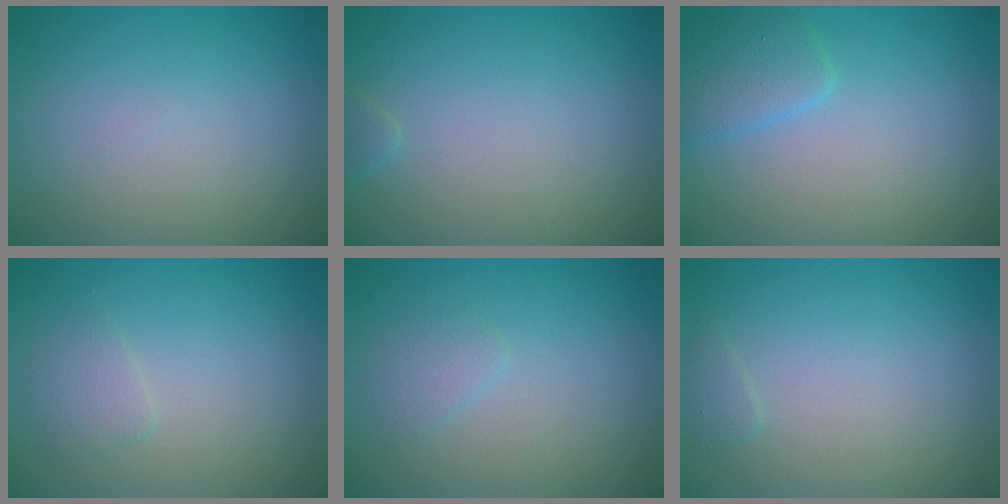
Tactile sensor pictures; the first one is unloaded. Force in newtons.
{"total": 0.5, "press": 0.5, "slide": 0.1}
{"total": 2.3, "press": 2.3, "slide": 0.1}
{"total": 1.3, "press": 1.3, "slide": 0.1}
{"total": 1.1, "press": 1.1, "slide": 0.1}
{"total": 0.7, "press": 0.7, "slide": 0.1}